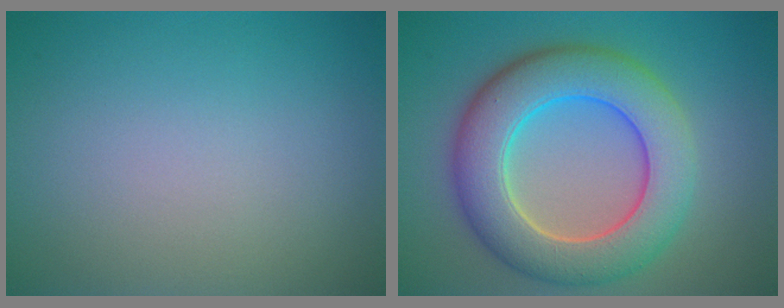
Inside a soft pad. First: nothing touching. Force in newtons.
{"total": 9.2, "press": 9.1, "slide": 0.6}